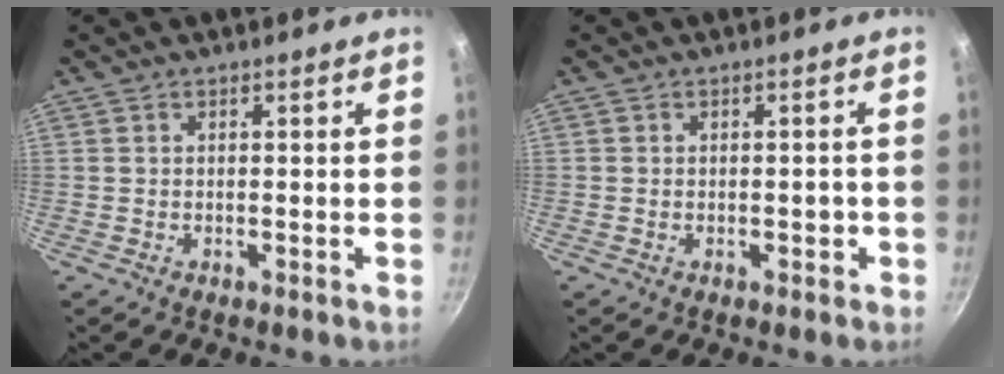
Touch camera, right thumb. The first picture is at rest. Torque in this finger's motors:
{"motor_torque": [2.05, 1.72, 1.66, -1.11, 0.36]}